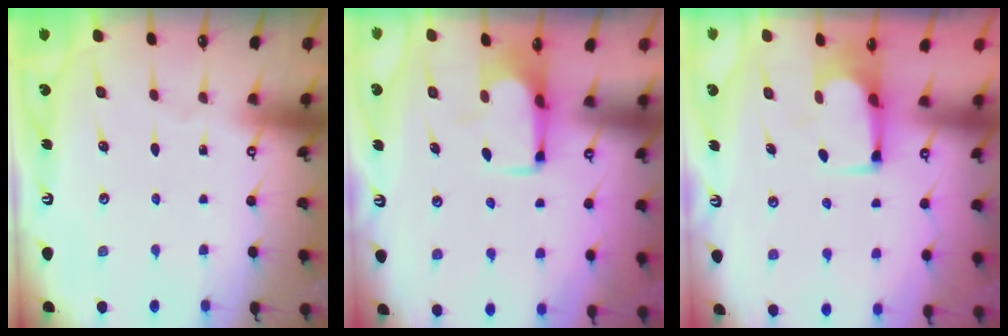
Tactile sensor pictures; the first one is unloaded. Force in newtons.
{"total": 1.5, "press": 1.4, "slide": 0.6}
{"total": 1.8, "press": 1.7, "slide": 0.4}